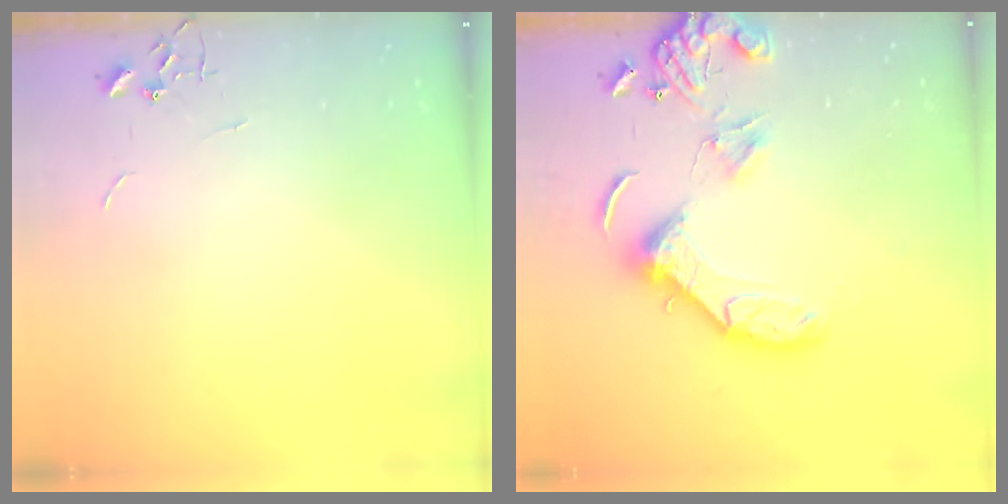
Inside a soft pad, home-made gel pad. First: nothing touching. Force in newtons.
{"total": 15.3, "press": 15.1, "slide": 2.1}